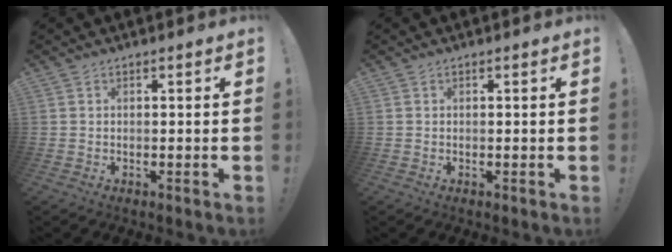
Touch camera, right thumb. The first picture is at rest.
{"total": 0.0}